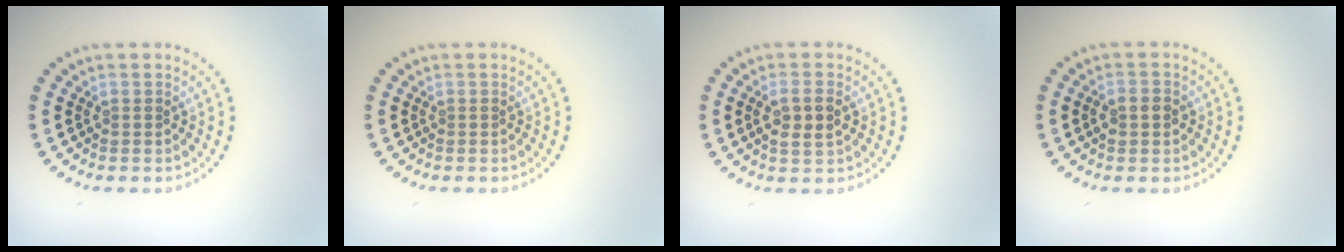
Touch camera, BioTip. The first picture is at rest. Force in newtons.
{"total": 0.0}
{"total": 2.5, "press": 2.4, "slide": 0.7}
{"total": 2.2, "press": 2.2, "slide": 0.1}